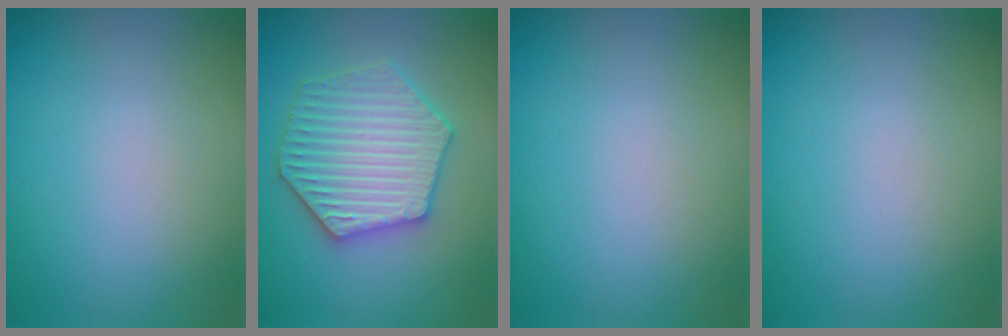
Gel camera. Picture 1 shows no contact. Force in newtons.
{"total": 6.3, "press": 6.2, "slide": 1.2}
{"total": 0.0}
{"total": 0.0}